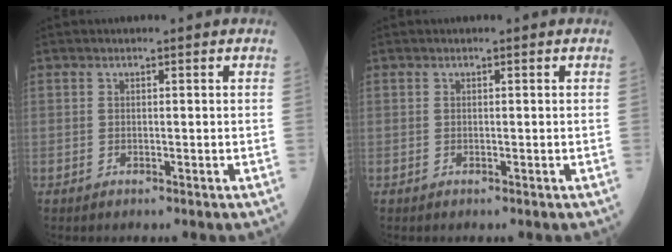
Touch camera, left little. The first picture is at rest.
{"total": 0.0}